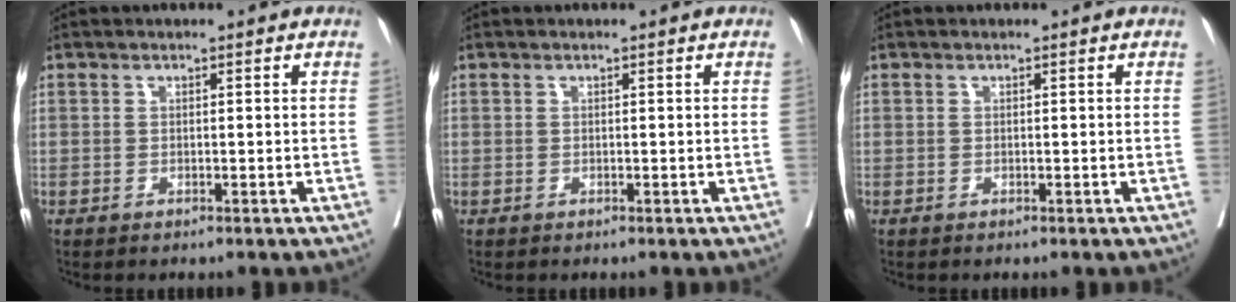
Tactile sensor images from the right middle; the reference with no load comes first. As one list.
[{"total": 0.0}, {"total": 0.0}]